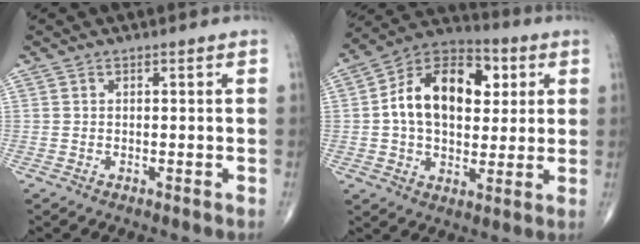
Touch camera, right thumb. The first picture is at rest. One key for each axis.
{"total": 18.3, "fx": 3.5, "fy": 11.9, "fz": 13.5, "tx": -0.184, "ty": 0.014, "tz": 0.051}